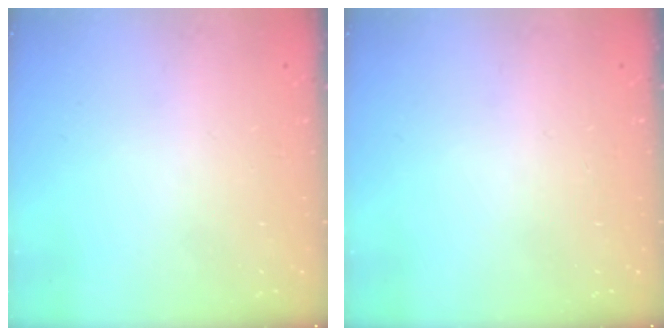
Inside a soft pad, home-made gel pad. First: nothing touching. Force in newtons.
{"total": 0.0}